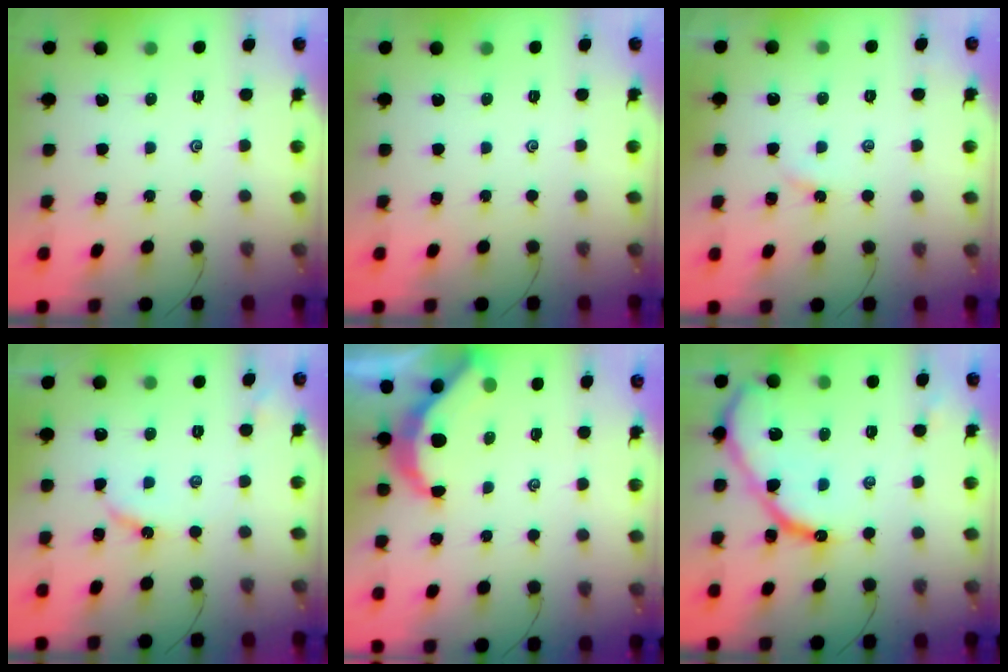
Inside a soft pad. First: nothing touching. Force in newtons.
{"total": 0.0}
{"total": 1.7, "press": 1.6, "slide": 0.3}
{"total": 5.4, "press": 5.4, "slide": 0.7}
{"total": 5.5, "press": 5.5, "slide": 0.4}
{"total": 14.0, "press": 14.0, "slide": 0.9}